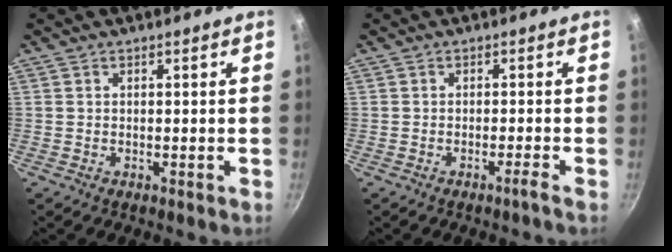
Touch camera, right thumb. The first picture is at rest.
{"total": 1.4, "force": [-1.0, -0.4, 0.9], "torque": [-0.024, 0.010, -0.016]}